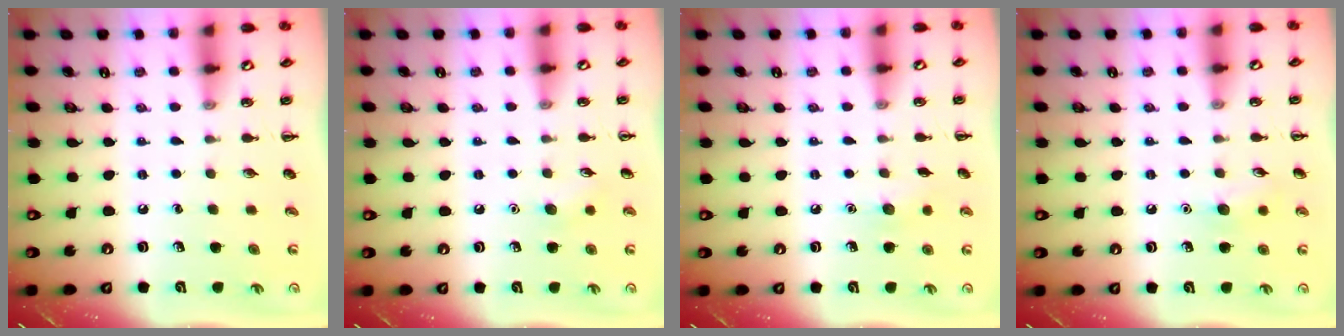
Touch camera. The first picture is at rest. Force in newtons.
{"total": 5.7, "press": 5.4, "slide": 1.8}
{"total": 5.6, "press": 5.4, "slide": 1.5}
{"total": 7.0, "press": 6.8, "slide": 1.8}